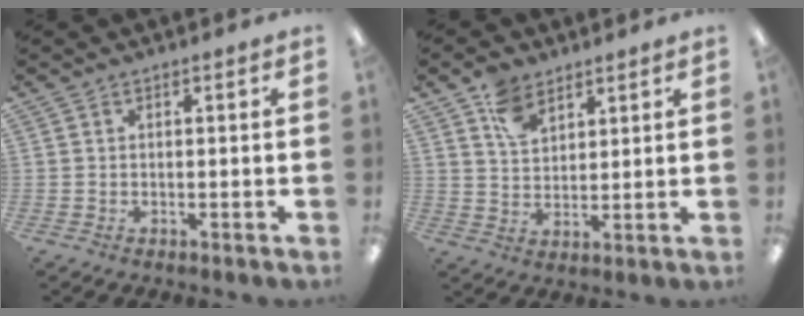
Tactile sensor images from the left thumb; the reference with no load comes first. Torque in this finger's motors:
{"motor_torque": [0.82, 0.50, 0.96, -0.54, 0.02]}